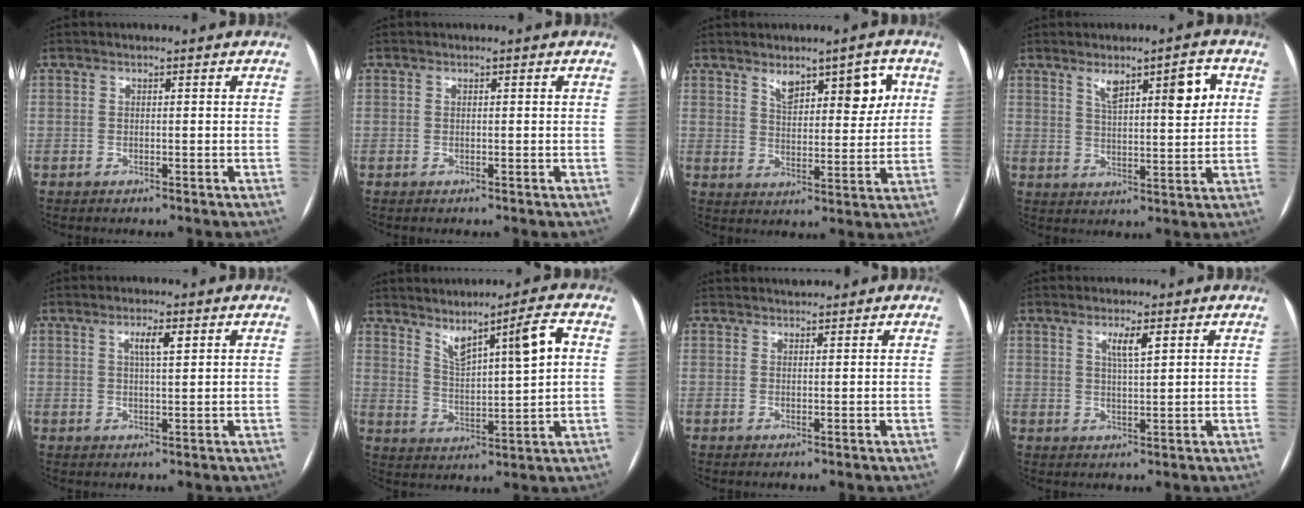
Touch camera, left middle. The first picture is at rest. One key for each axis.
{"total": 0.0}
{"total": 8.9, "fx": 4.6, "fy": 3.6, "fz": 6.7, "tx": -0.083, "ty": 0.004, "tz": 0.072}
{"total": 8.8, "fx": 3.8, "fy": 1.8, "fz": 7.7, "tx": -0.114, "ty": 0.007, "tz": 0.059}
{"total": 3.0, "fx": 1.3, "fy": 0.4, "fz": 2.6, "tx": -0.047, "ty": 0.001, "tz": 0.021}
{"total": 8.3, "fx": 3.7, "fy": 0.1, "fz": 7.5, "tx": -0.129, "ty": 0.007, "tz": 0.071}
{"total": 2.5, "fx": 2.4, "fy": 0.6, "fz": 0.3, "tx": -0.002, "ty": 0.023, "tz": 0.039}
{"total": 3.2, "fx": 1.6, "fy": 0.3, "fz": 2.7, "tx": -0.049, "ty": 0.000, "tz": 0.028}